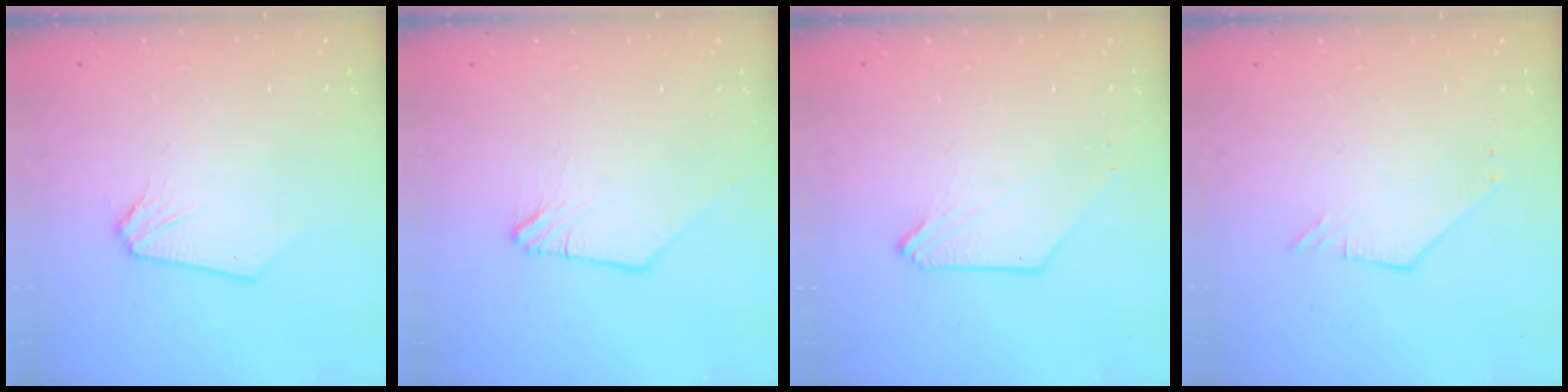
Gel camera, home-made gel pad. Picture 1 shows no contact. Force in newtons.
{"total": 0.0}
{"total": 0.0}
{"total": 1.8, "press": 1.8, "slide": 0.1}